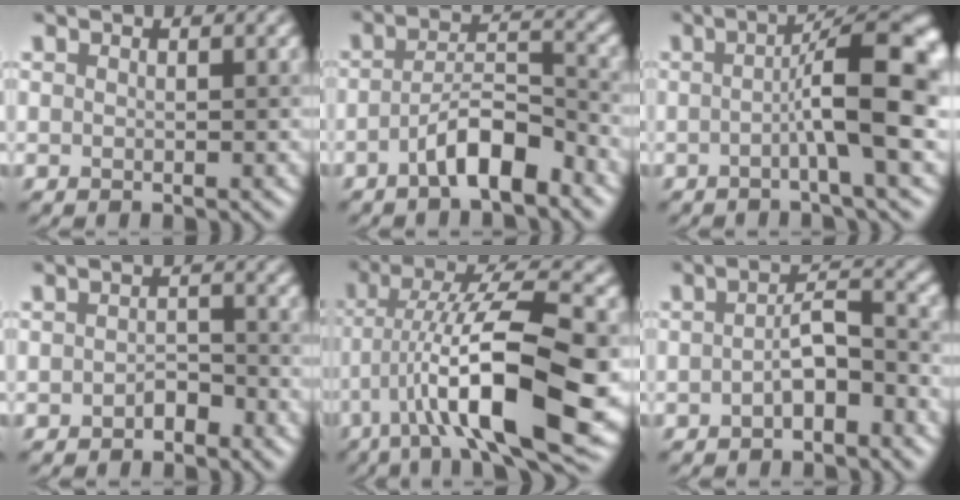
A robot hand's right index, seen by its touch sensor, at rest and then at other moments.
{"total": 5.0, "force": [-2.9, 1.5, 3.8], "torque": [-0.066, 0.013, -0.051]}
{"total": 7.9, "force": [-1.0, 1.2, 7.8], "torque": [-0.112, 0.021, -0.025]}
{"total": 1.6, "force": [-1.2, 0.9, 0.8], "torque": [-0.014, 0.007, -0.020]}
{"total": 13.6, "force": [-3.1, 4.1, 12.6], "torque": [-0.218, 0.016, -0.054]}
{"total": 3.0, "force": [-1.6, 1.0, 2.4], "torque": [-0.042, 0.014, -0.029]}